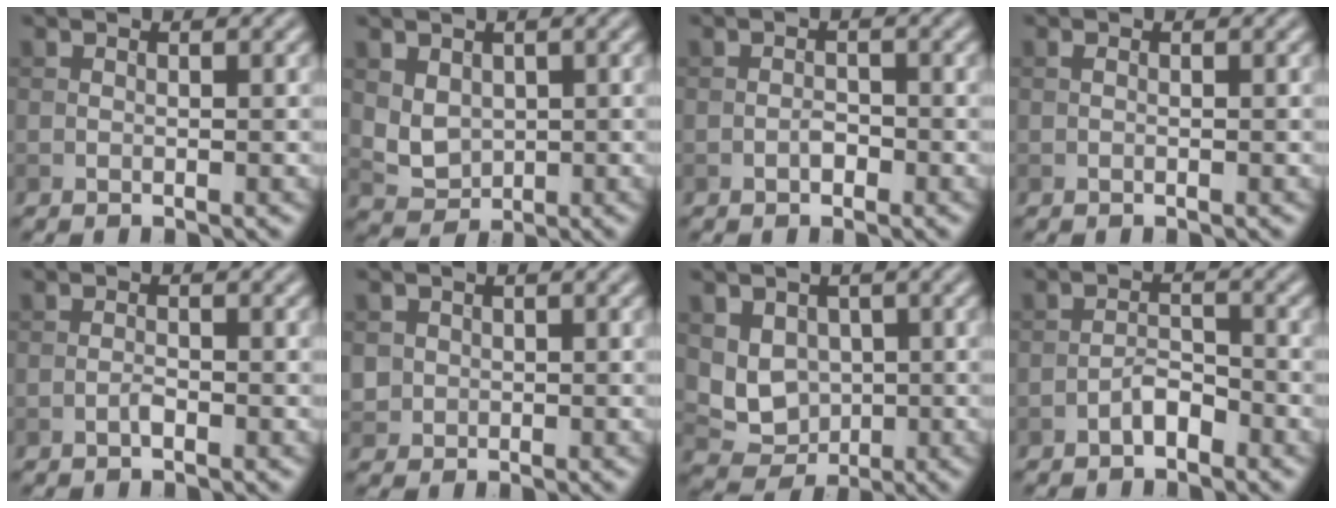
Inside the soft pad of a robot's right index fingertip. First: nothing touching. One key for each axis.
{"total": 2.7, "fx": 0.6, "fy": 2.1, "fz": 1.6, "tx": -0.033, "ty": -0.006, "tz": 0.015}
{"total": 1.0, "fx": -0.5, "fy": 0.6, "fz": 0.6, "tx": -0.009, "ty": 0.002, "tz": -0.011}
{"total": 0.0}
{"total": 0.8, "fx": -0.5, "fy": 0.2, "fz": 0.6, "tx": -0.012, "ty": 0.002, "tz": -0.011}
{"total": 1.5, "fx": 0.1, "fy": 1.5, "fz": 0.1, "tx": 0.002, "ty": -0.005, "tz": 0.007}
{"total": 4.5, "fx": 0.6, "fy": 3.8, "fz": 2.3, "tx": -0.040, "ty": -0.006, "tz": 0.021}
{"total": 1.9, "fx": -1.4, "fy": 0.7, "fz": 1.0, "tx": -0.017, "ty": 0.009, "tz": -0.028}